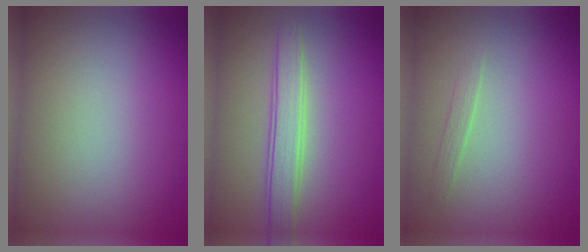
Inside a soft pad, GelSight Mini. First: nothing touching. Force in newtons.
{"total": 2.9, "press": 2.9, "slide": 0.1}
{"total": 0.8, "press": 0.8, "slide": 0.0}